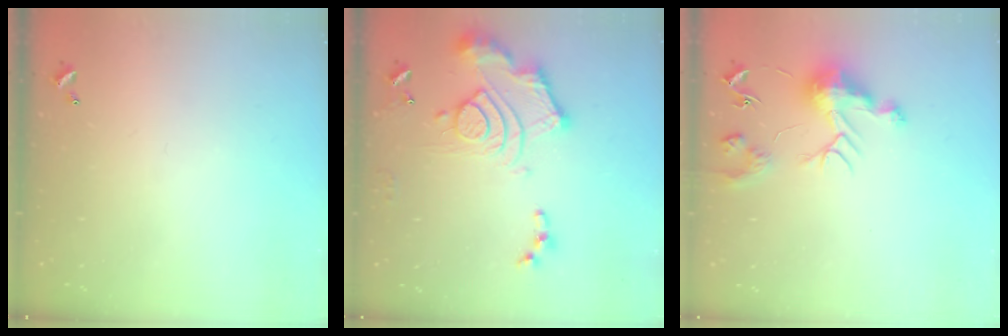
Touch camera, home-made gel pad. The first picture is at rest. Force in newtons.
{"total": 16.2, "press": 16.1, "slide": 1.9}
{"total": 10.0, "press": 10.0, "slide": 0.6}